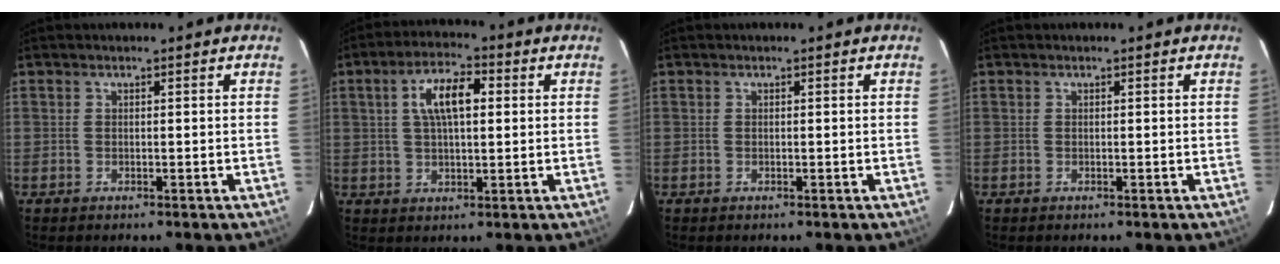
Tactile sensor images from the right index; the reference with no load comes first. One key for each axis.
{"total": 8.3, "fx": 1.9, "fy": 3.4, "fz": 7.3, "tx": -0.133, "ty": 0.019, "tz": 0.034}
{"total": 0.0}
{"total": 0.0}